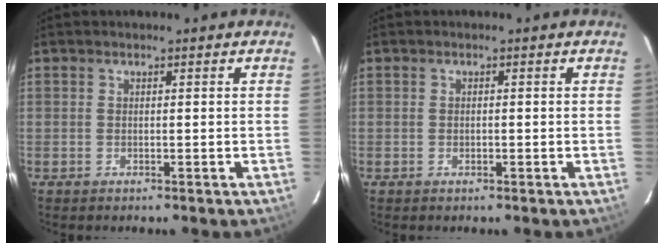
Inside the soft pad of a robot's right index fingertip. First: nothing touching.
{"total": 0.5, "force": [-0.2, 0.5, 0.2], "torque": [-0.004, 0.000, -0.002]}